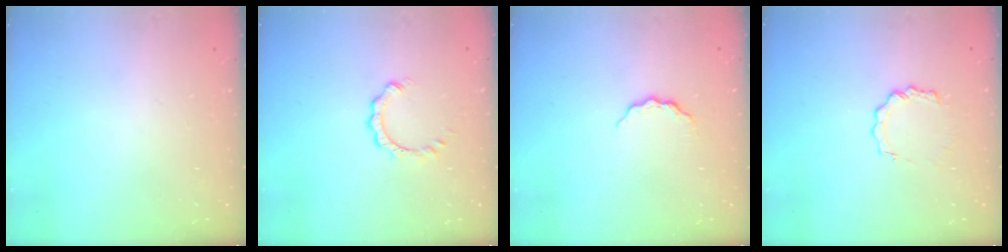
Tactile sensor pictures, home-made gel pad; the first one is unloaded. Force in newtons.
{"total": 3.3, "press": 3.3, "slide": 0.5}
{"total": 6.9, "press": 6.8, "slide": 0.7}
{"total": 5.7, "press": 5.7, "slide": 0.4}